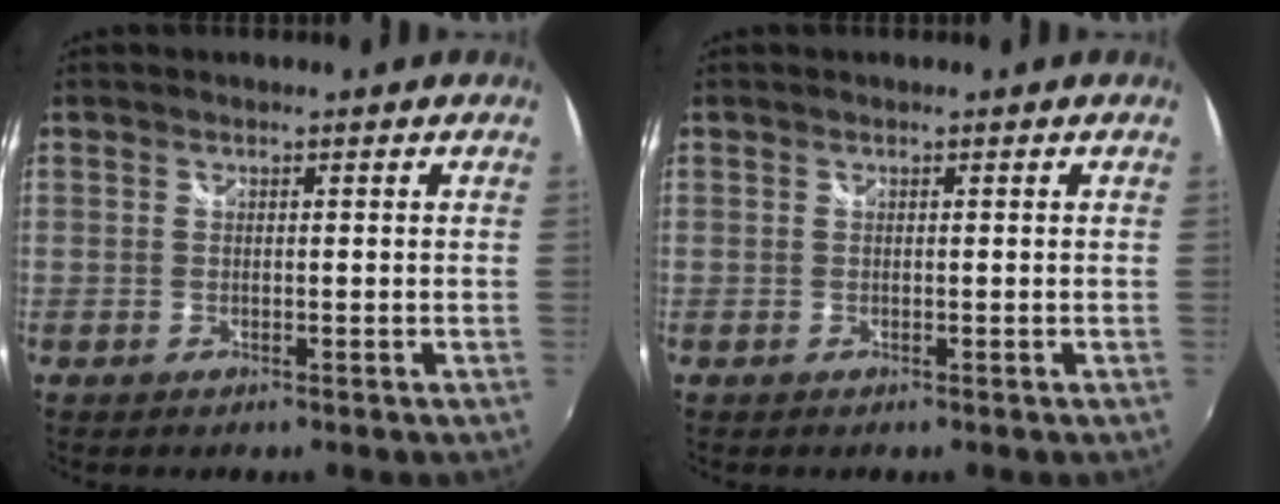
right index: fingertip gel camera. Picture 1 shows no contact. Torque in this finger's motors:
{"motor_torque": [0.00, 0.00, 0.00, 0.00]}